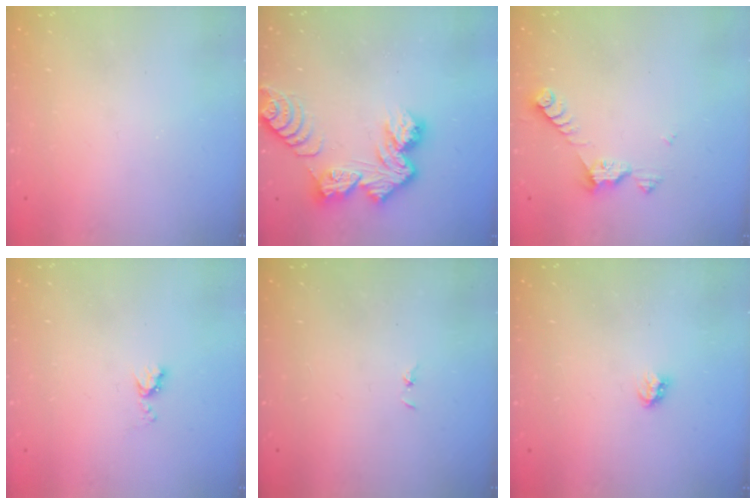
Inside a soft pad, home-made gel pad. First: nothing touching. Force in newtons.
{"total": 10.8, "press": 10.7, "slide": 1.1}
{"total": 6.7, "press": 6.7, "slide": 0.4}
{"total": 5.1, "press": 5.1, "slide": 0.5}
{"total": 0.7, "press": 0.7, "slide": 0.1}
{"total": 2.8, "press": 2.8, "slide": 0.5}